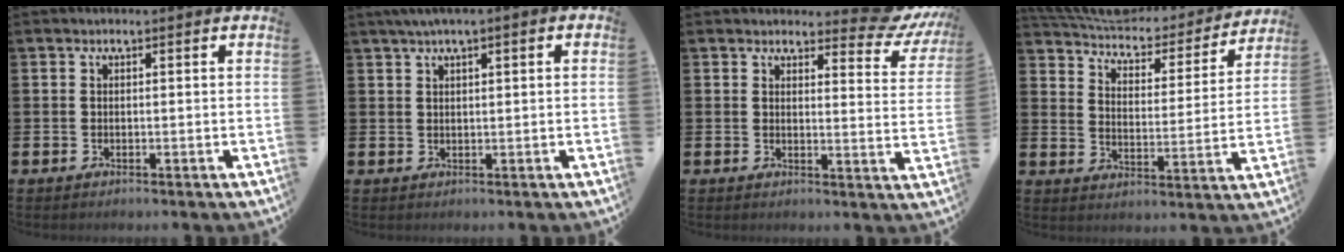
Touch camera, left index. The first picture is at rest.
{"total": 2.0, "force": [1.4, 0.3, 1.5], "torque": [-0.027, 0.002, 0.024]}
{"total": 4.7, "force": [4.1, 1.8, 1.4], "torque": [-0.019, -0.030, 0.065]}
{"total": 5.9, "force": [5.5, 1.7, 1.2], "torque": [-0.061, -0.043, 0.091]}